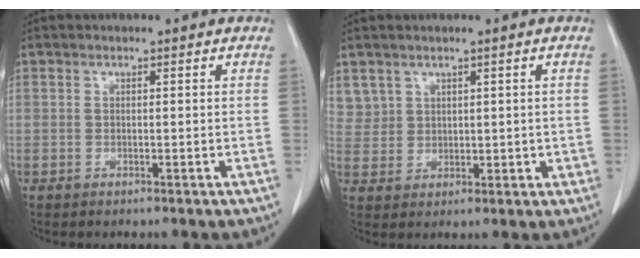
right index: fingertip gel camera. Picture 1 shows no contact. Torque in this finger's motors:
{"motor_torque": [-0.03, 0.15, 0.02, 0.04]}